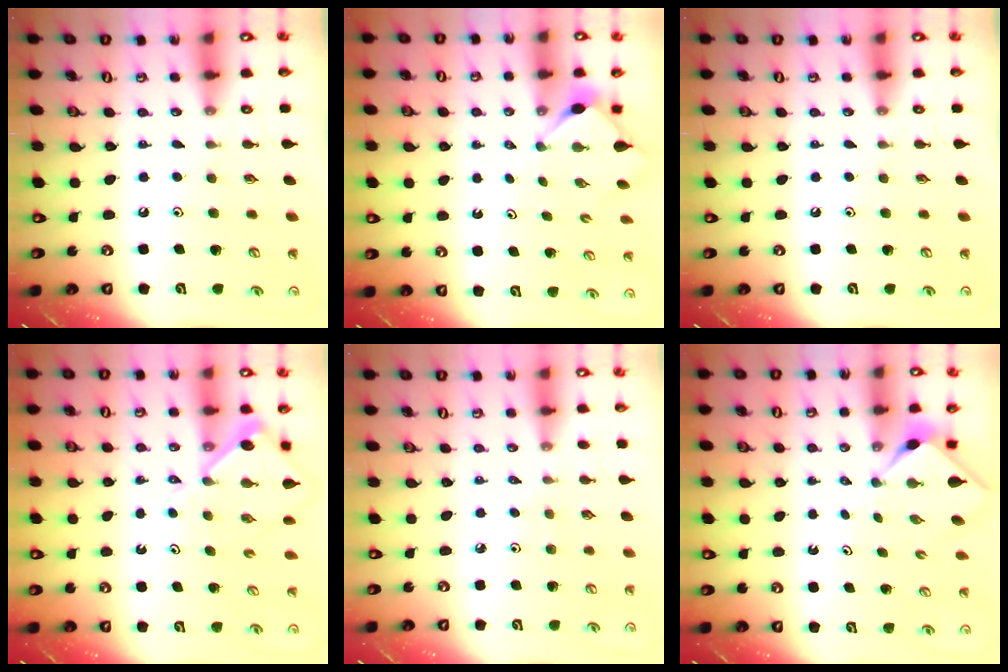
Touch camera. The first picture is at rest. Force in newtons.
{"total": 2.6, "press": 2.6, "slide": 0.3}
{"total": 0.0}
{"total": 8.3, "press": 8.3, "slide": 0.8}
{"total": 1.1, "press": 1.0, "slide": 0.4}
{"total": 2.4, "press": 2.4, "slide": 0.3}